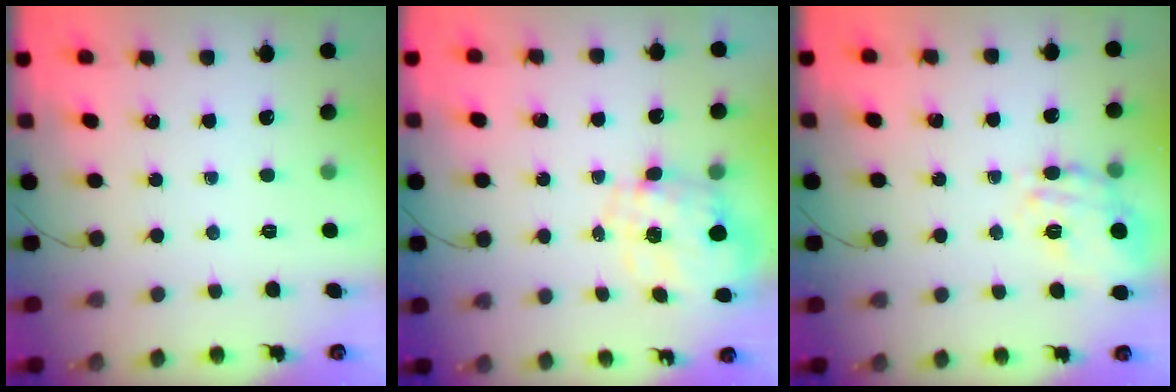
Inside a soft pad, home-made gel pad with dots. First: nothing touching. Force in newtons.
{"total": 2.9, "press": 2.7, "slide": 1.0}
{"total": 8.1, "press": 7.9, "slide": 1.4}